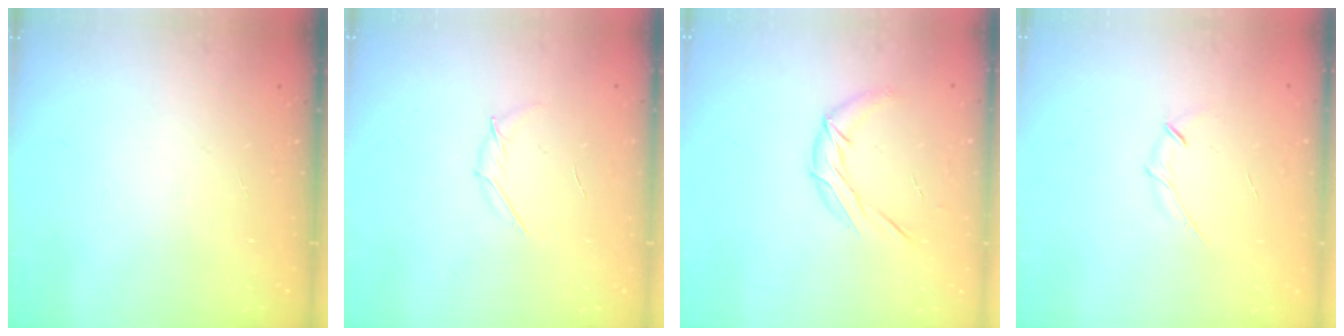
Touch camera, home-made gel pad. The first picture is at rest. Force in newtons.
{"total": 3.8, "press": 3.6, "slide": 1.1}
{"total": 8.8, "press": 8.8, "slide": 0.4}
{"total": 3.5, "press": 3.4, "slide": 0.8}